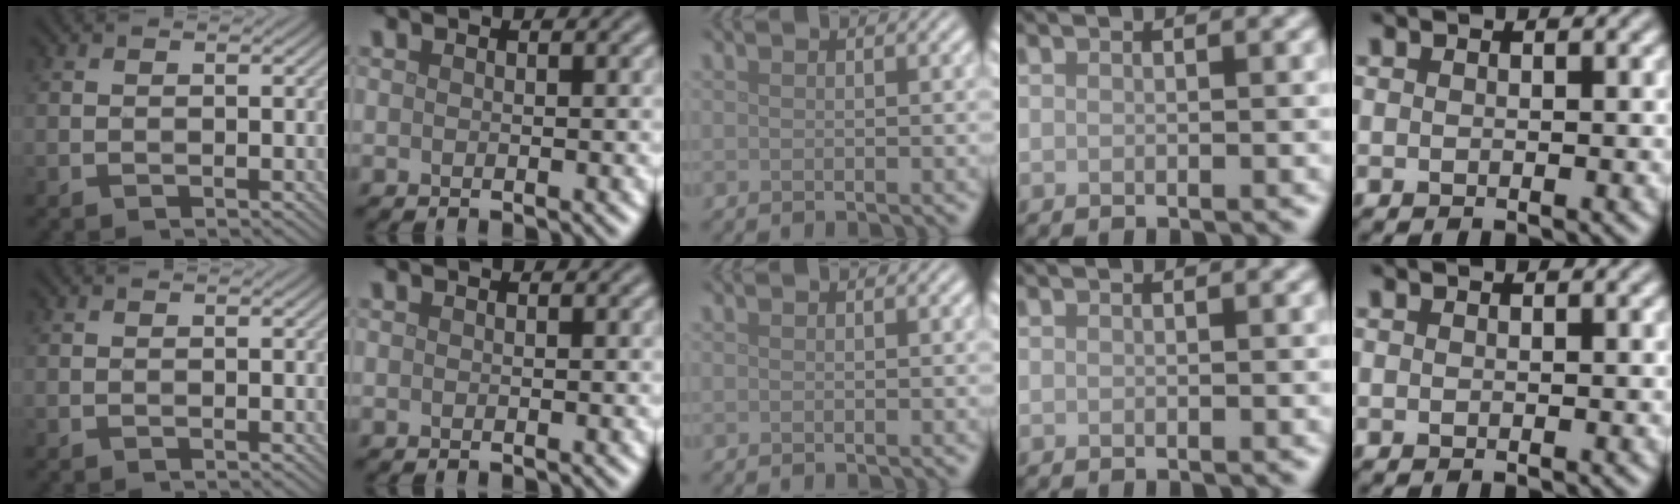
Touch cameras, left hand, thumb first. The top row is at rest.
{}